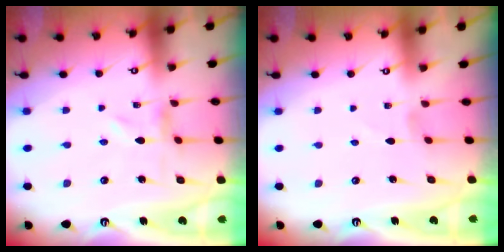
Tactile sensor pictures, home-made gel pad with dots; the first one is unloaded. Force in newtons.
{"total": 0.0}